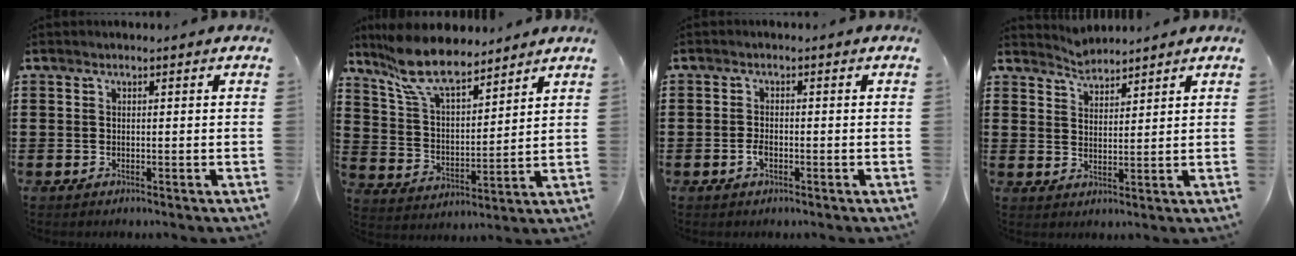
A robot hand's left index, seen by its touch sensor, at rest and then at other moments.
{"total": 10.4, "force": [8.8, 3.1, 4.8], "torque": [-0.127, -0.026, 0.163]}
{"total": 1.8, "force": [-0.7, 0.9, 1.4], "torque": [-0.036, -0.002, -0.015]}
{"total": 3.0, "force": [3.0, 0.2, -0.4], "torque": [-0.001, -0.006, 0.057]}